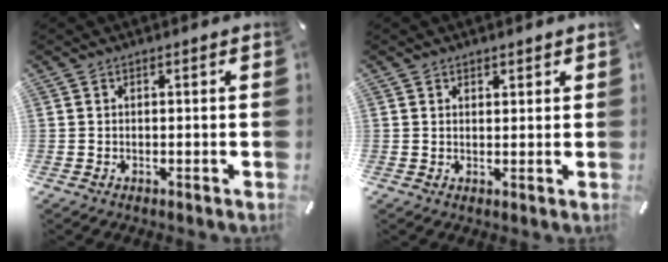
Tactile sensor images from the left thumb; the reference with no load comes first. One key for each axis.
{"total": 1.8, "fx": 1.2, "fy": 1.3, "fz": 0.0, "tx": 0.015, "ty": -0.004, "tz": 0.019}